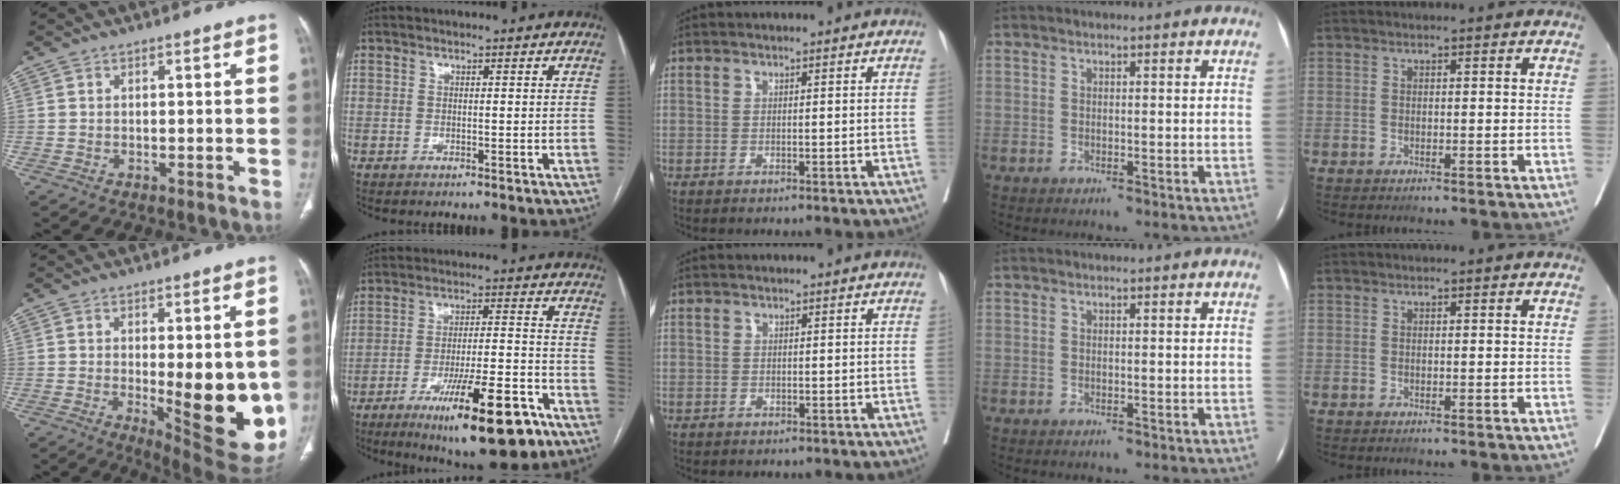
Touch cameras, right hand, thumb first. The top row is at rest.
{"thumb": {"total": 15.8, "force": [-2.0, 5.2, 14.8], "torque": [-0.169, -0.029, -0.007]}, "index": {"total": 17.2, "force": [-10.3, 2.7, 13.6], "torque": [-0.188, -0.012, -0.156]}, "middle": {"total": 0.6, "force": [0.0, 0.6, 0.0], "torque": [0.005, 0.003, -0.003]}}